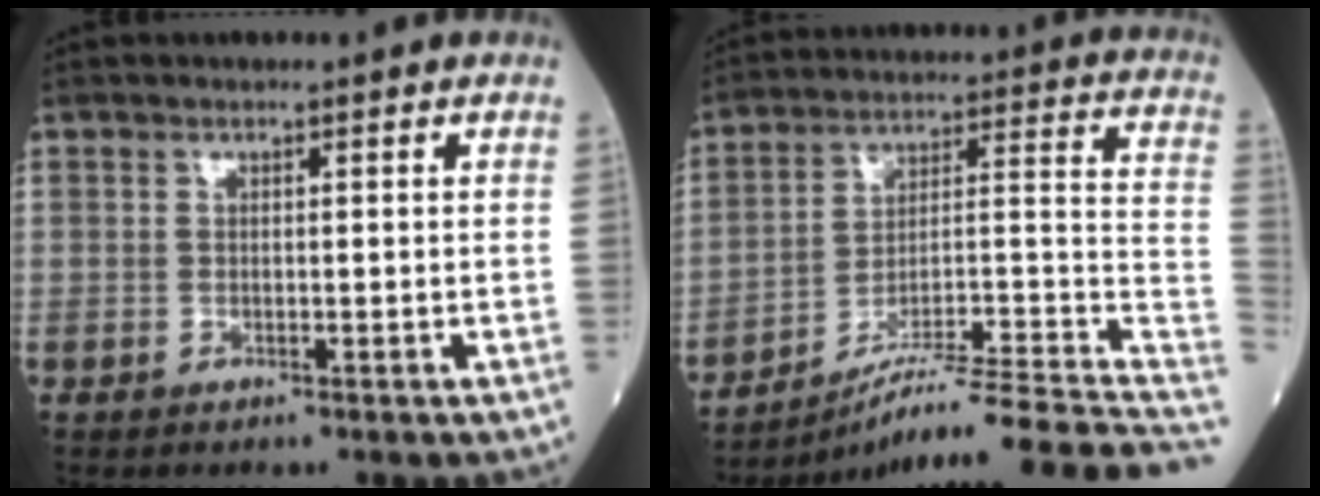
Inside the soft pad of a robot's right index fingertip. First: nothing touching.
{"total": 23.6, "force": [-18.9, -0.9, 14.2], "torque": [-0.142, 0.004, -0.289]}